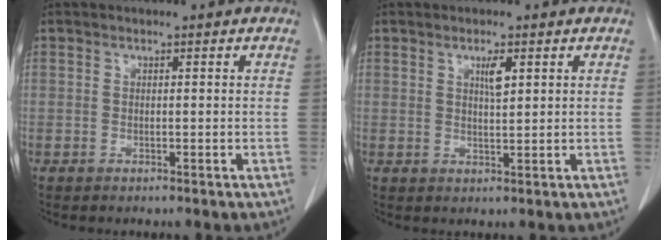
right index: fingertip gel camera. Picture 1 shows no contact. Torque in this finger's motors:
{"motor_torque": [0.02, 0.00, 0.03, 0.02]}